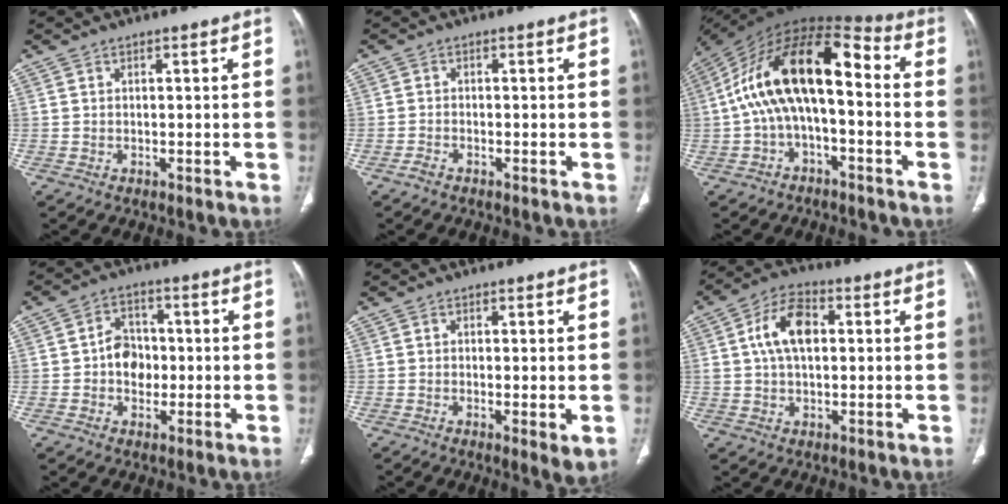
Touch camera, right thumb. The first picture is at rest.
{"total": 1.2, "force": [-1.0, 0.4, 0.6], "torque": [-0.020, 0.002, -0.021]}
{"total": 18.2, "force": [-0.6, 8.6, 16.0], "torque": [-0.275, 0.069, -0.018]}
{"total": 6.5, "force": [-0.6, 5.3, 3.7], "torque": [-0.028, 0.016, -0.016]}
{"total": 3.7, "force": [-0.7, 1.0, 3.5], "torque": [-0.058, -0.012, -0.013]}
{"total": 9.7, "force": [1.7, 5.8, 7.6], "torque": [-0.137, 0.017, 0.027]}